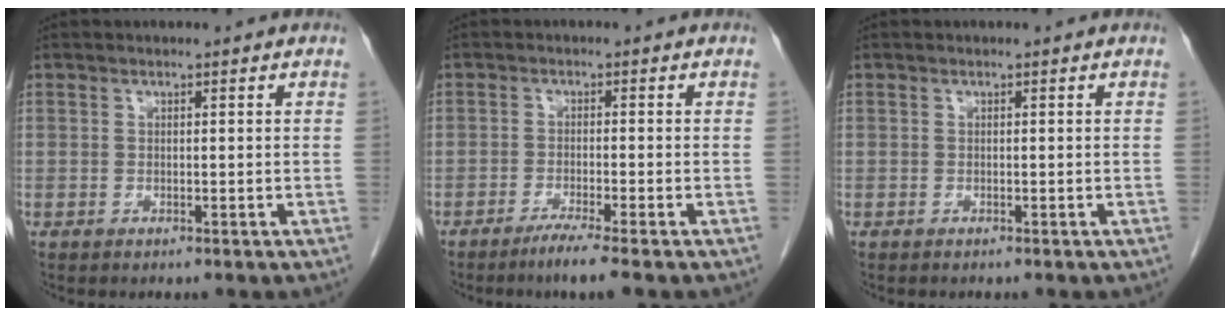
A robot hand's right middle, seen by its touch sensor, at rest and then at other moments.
{"total": 4.0, "force": [-2.9, -0.8, 2.6], "torque": [-0.048, -0.011, -0.054]}
{"total": 0.0}